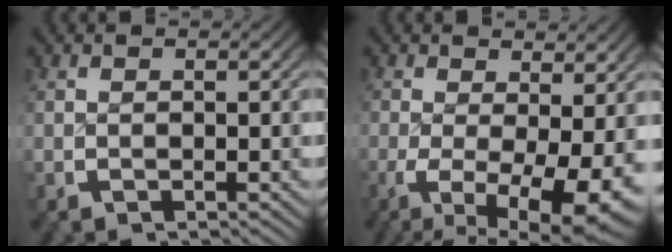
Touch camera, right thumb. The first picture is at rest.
{"total": 9.5, "force": [-1.6, 5.5, 7.6], "torque": [-0.118, -0.040, -0.009]}